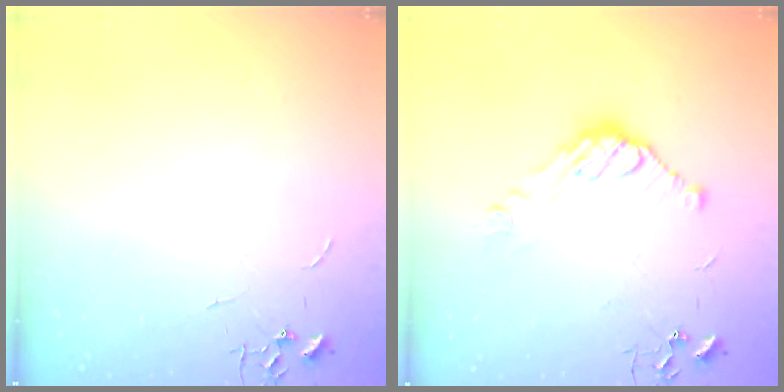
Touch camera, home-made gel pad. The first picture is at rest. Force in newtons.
{"total": 9.6, "press": 9.5, "slide": 1.0}